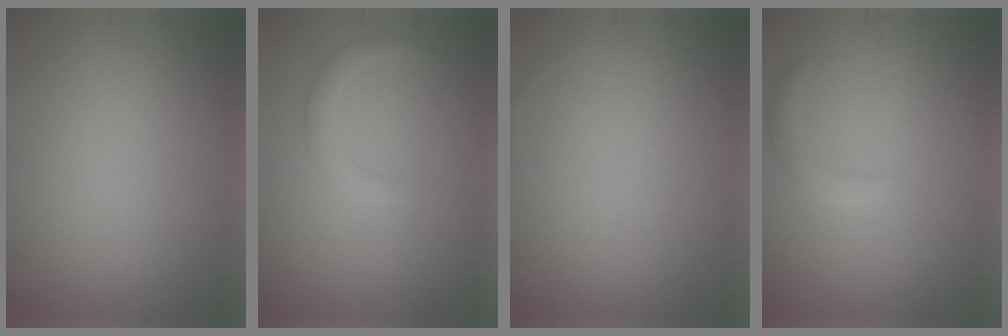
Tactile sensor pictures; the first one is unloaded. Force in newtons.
{"total": 1.7, "press": 1.7, "slide": 0.1}
{"total": 0.0}
{"total": 1.6, "press": 1.6, "slide": 0.1}